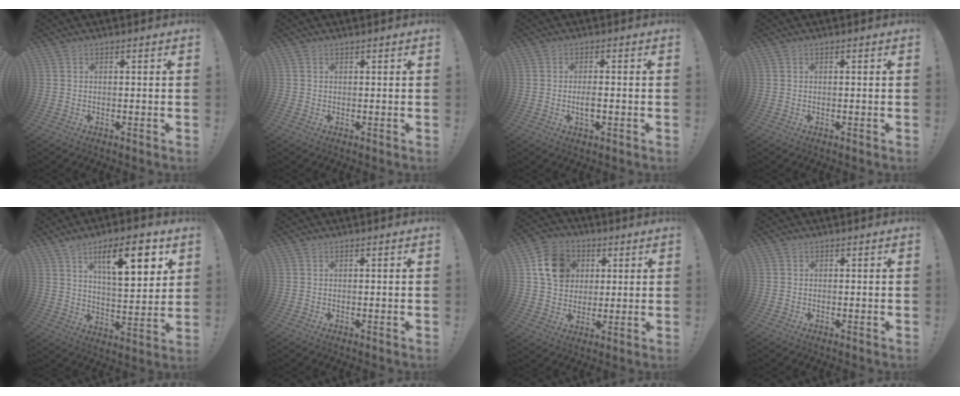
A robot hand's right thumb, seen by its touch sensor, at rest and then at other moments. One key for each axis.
{"total": 0.5, "fx": 0.3, "fy": 0.4, "fz": 0.1, "tx": -0.002, "ty": 0.001, "tz": 0.007}
{"total": 3.3, "fx": -0.9, "fy": 1.3, "fz": 2.9, "tx": -0.036, "ty": -0.001, "tz": -0.018}
{"total": 0.0}
{"total": 15.1, "fx": 7.9, "fy": 5.2, "fz": 11.8, "tx": -0.175, "ty": -0.024, "tz": 0.122}
{"total": 0.0}
{"total": 13.3, "fx": 4.1, "fy": 11.2, "fz": 5.9, "tx": -0.071, "ty": -0.005, "tz": 0.084}
{"total": 0.8, "fx": -0.1, "fy": 0.8, "fz": 0.0, "tx": 0.002, "ty": 0.001, "tz": -0.002}